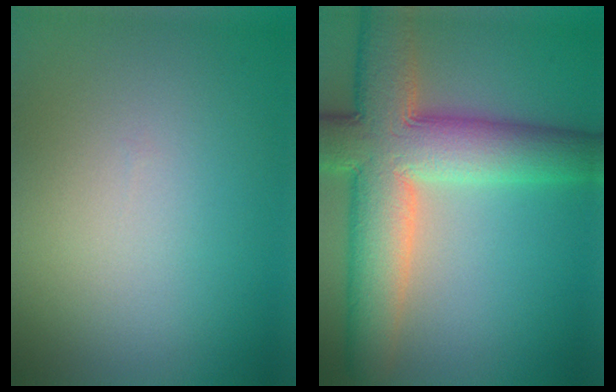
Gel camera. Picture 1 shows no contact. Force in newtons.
{"total": 11.1, "press": 11.0, "slide": 0.5}